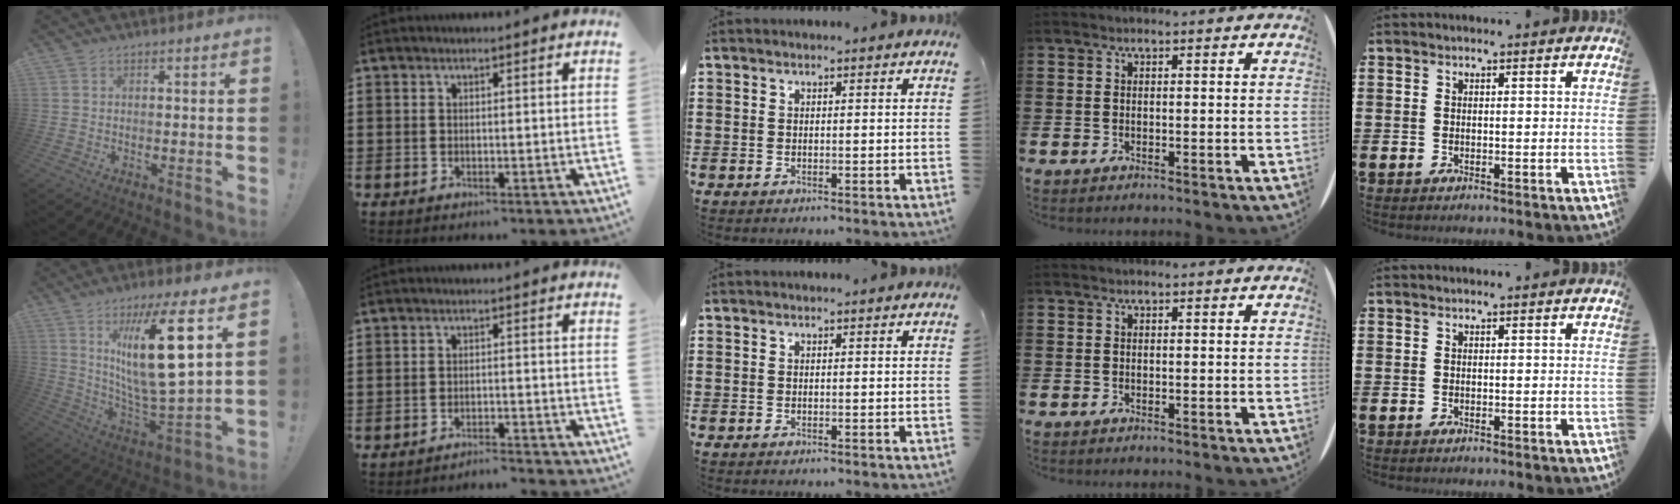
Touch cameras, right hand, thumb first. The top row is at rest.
{"thumb": {"total": 21.5, "force": [8.5, 4.3, 19.2], "torque": [-0.329, -0.060, 0.123]}, "index": {"total": 2.4, "force": [-2.4, -0.1, 0.2], "torque": [-0.008, 0.002, -0.051]}}